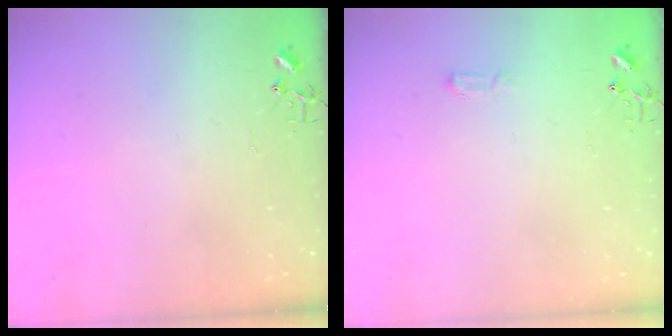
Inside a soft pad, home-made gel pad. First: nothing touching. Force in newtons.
{"total": 4.3, "press": 4.3, "slide": 0.4}